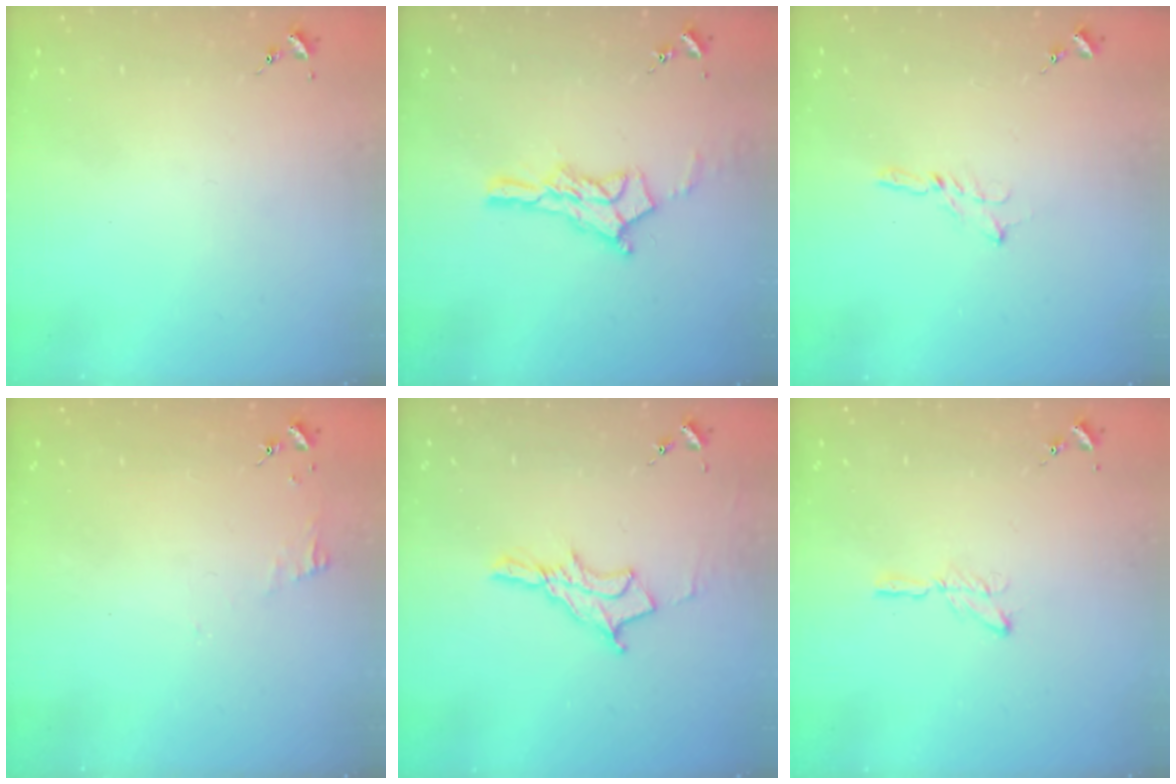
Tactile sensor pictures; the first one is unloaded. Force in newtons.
{"total": 12.4, "press": 12.4, "slide": 1.0}
{"total": 3.4, "press": 3.4, "slide": 0.3}
{"total": 3.9, "press": 3.8, "slide": 0.4}
{"total": 11.3, "press": 11.3, "slide": 0.9}
{"total": 4.5, "press": 4.5, "slide": 0.5}